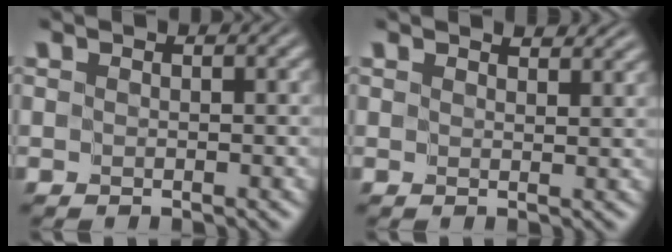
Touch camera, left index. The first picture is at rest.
{"total": 2.7, "force": [2.4, 0.6, 1.1], "torque": [-0.007, 0.006, 0.020]}